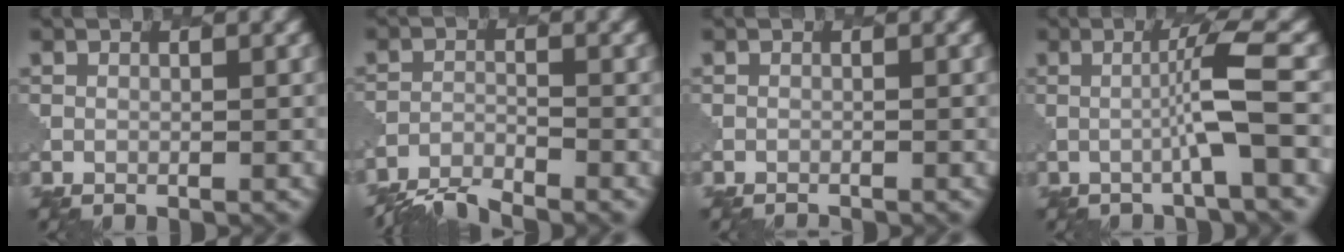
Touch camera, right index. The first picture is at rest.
{"total": 4.0, "force": [-3.9, 0.5, 0.7], "torque": [-0.018, -0.009, -0.078]}
{"total": 0.9, "force": [-0.8, 0.1, 0.1], "torque": [0.008, -0.001, -0.014]}
{"total": 3.8, "force": [-0.2, 0.0, 3.8], "torque": [-0.061, 0.011, -0.016]}